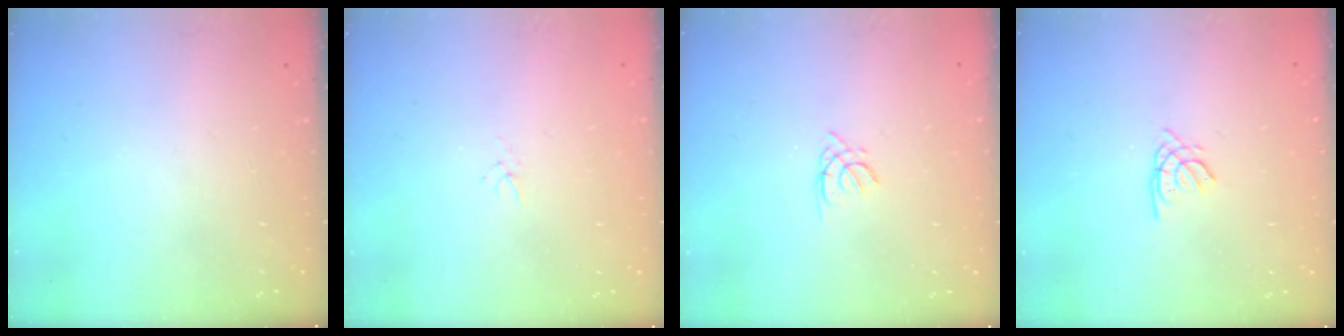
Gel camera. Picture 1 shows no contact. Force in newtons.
{"total": 1.0, "press": 1.0, "slide": 0.3}
{"total": 1.7, "press": 1.7, "slide": 0.3}
{"total": 1.7, "press": 1.7, "slide": 0.4}